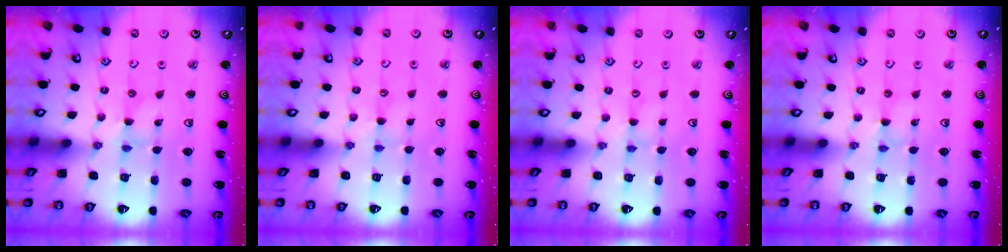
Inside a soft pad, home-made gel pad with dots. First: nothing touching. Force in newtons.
{"total": 1.3, "press": 1.2, "slide": 0.3}
{"total": 0.0}
{"total": 1.9, "press": 1.9, "slide": 0.2}